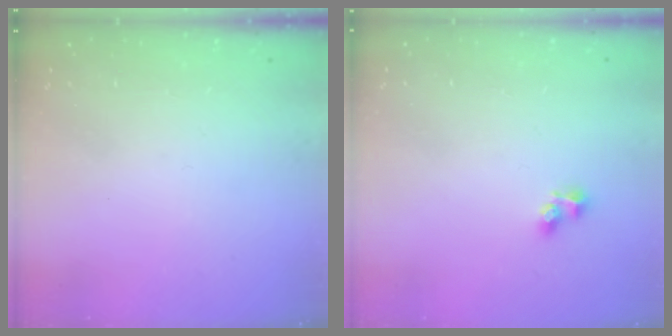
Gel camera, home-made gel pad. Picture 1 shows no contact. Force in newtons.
{"total": 2.7, "press": 2.5, "slide": 1.0}